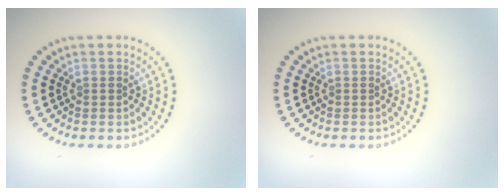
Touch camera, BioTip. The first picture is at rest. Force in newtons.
{"total": 0.0}